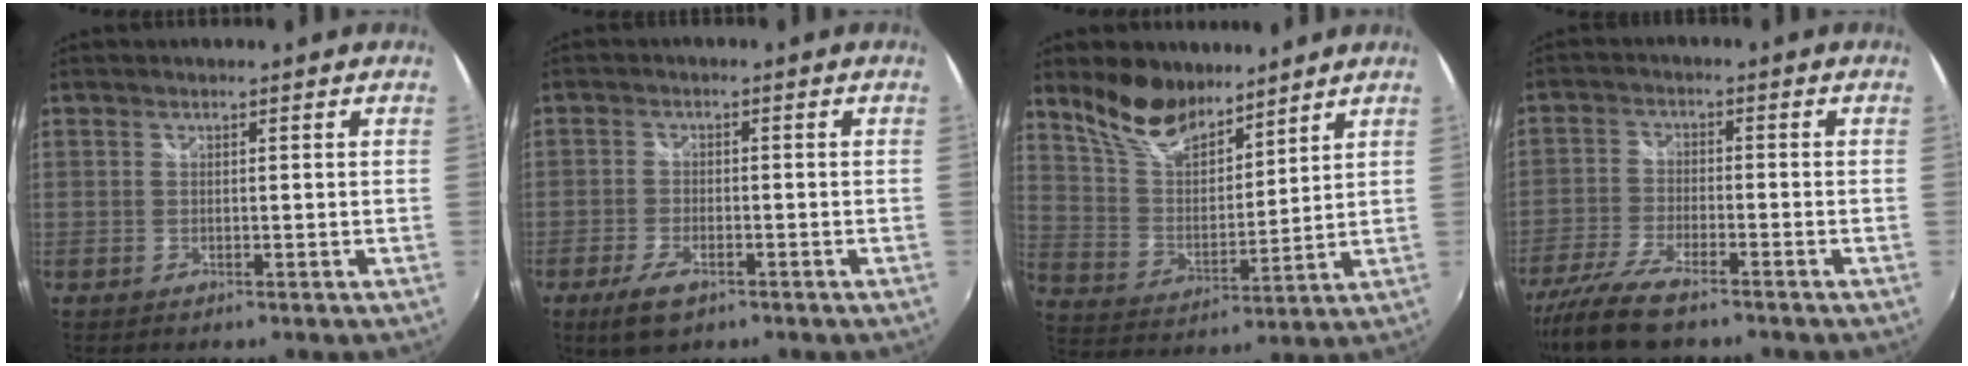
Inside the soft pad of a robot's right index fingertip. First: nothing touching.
{"total": 5.7, "force": [-3.5, 2.5, 3.7], "torque": [-0.095, -0.012, -0.063]}
{"total": 12.4, "force": [9.9, 5.2, 5.5], "torque": [-0.114, 0.012, 0.192]}
{"total": 9.7, "force": [-7.7, 2.2, 5.4], "torque": [-0.131, -0.027, -0.151]}